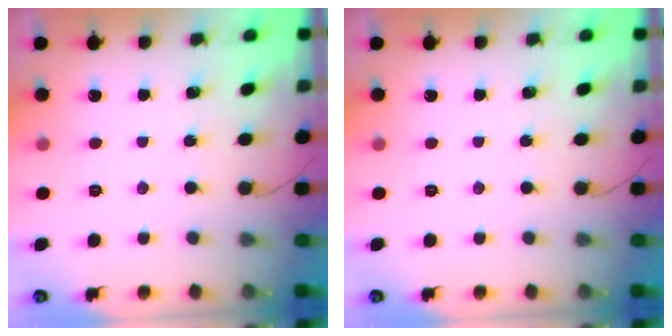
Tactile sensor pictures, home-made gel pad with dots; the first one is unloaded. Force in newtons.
{"total": 0.0}